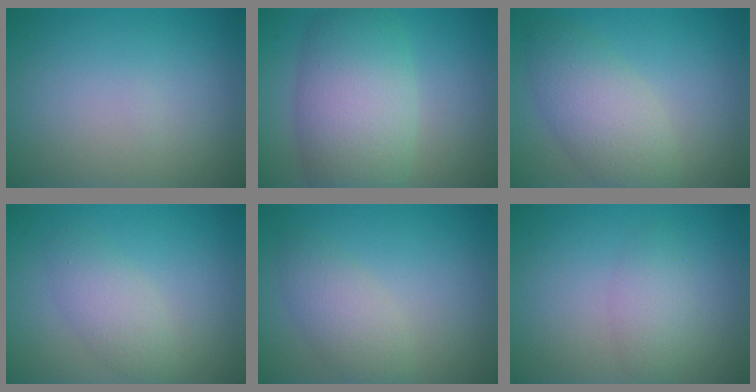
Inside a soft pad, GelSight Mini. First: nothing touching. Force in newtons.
{"total": 8.1, "press": 8.1, "slide": 0.3}
{"total": 4.9, "press": 4.9, "slide": 0.1}
{"total": 2.7, "press": 2.6, "slide": 0.1}
{"total": 3.0, "press": 3.0, "slide": 0.1}
{"total": 2.1, "press": 2.1, "slide": 0.0}